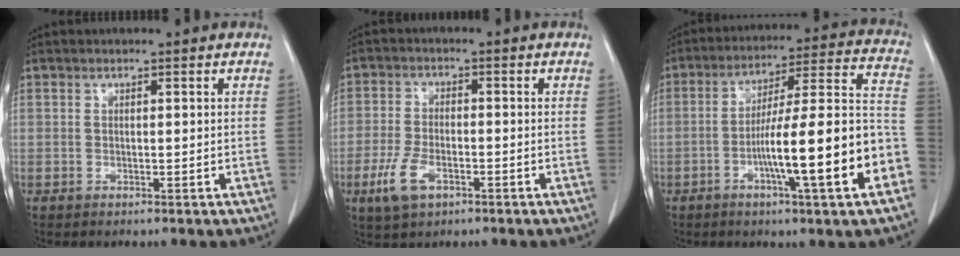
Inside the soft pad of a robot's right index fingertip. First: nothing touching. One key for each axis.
{"total": 6.2, "fx": -2.9, "fy": 3.0, "fz": 4.5, "tx": -0.103, "ty": -0.006, "tz": -0.054}
{"total": 18.8, "fx": -6.4, "fy": 0.7, "fz": 17.7, "tx": -0.228, "ty": 0.021, "tz": -0.093}